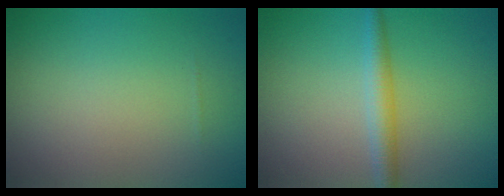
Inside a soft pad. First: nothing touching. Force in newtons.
{"total": 2.5, "press": 2.5, "slide": 0.1}